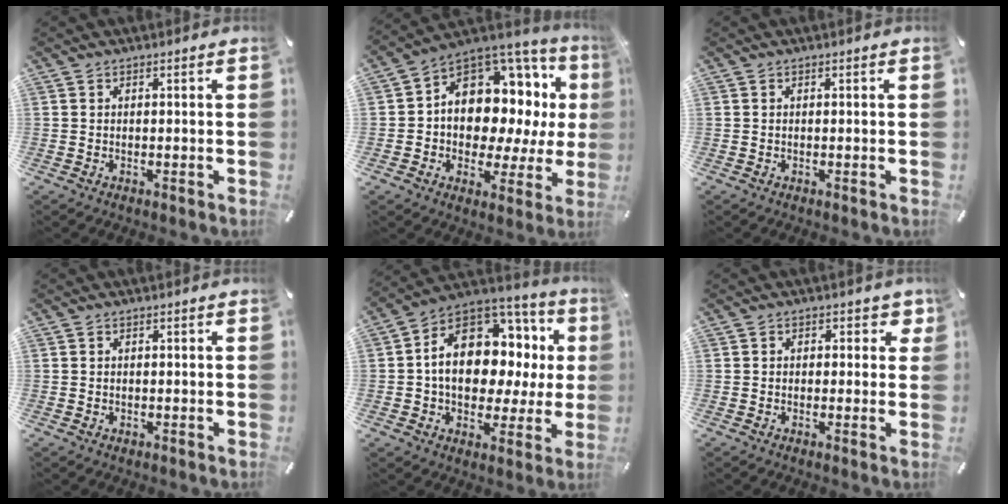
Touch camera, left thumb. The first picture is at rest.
{"total": 12.6, "force": [2.8, 9.6, 7.7], "torque": [-0.115, -0.051, 0.050]}
{"total": 0.0}
{"total": 0.6, "force": [-0.1, 0.5, 0.3], "torque": [-0.006, 0.003, -0.002]}
{"total": 17.8, "force": [2.9, 12.4, 12.5], "torque": [-0.205, -0.022, 0.049]}
{"total": 2.6, "force": [0.2, 2.1, 1.5], "torque": [-0.007, 0.000, -0.004]}